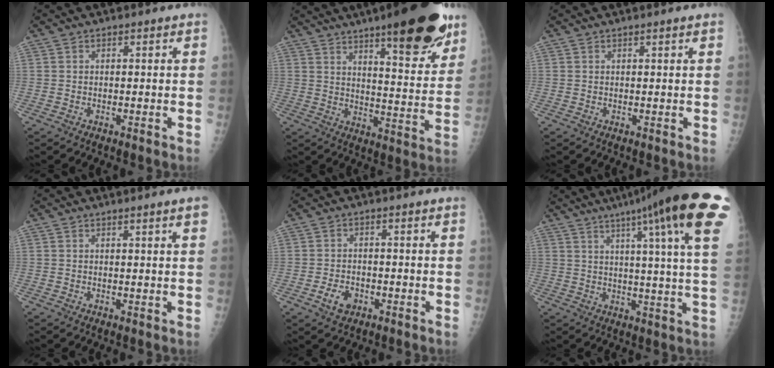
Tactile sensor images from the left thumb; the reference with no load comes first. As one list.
[{"total": 20.8, "force": [13.6, 4.9, 14.9], "torque": [-0.177, -0.069, 0.197]}, {"total": 0.8, "force": [0.6, -0.1, 0.5], "torque": [-0.013, -0.001, 0.012]}, {"total": 2.5, "force": [1.6, -0.3, 1.9], "torque": [-0.027, -0.004, 0.023]}, {"total": 3.6, "force": [-1.5, 2.5, 2.1], "torque": [-0.033, 0.006, -0.022]}, {"total": 23.7, "force": [12.9, 2.1, 19.8], "torque": [-0.258, -0.024, 0.159]}]